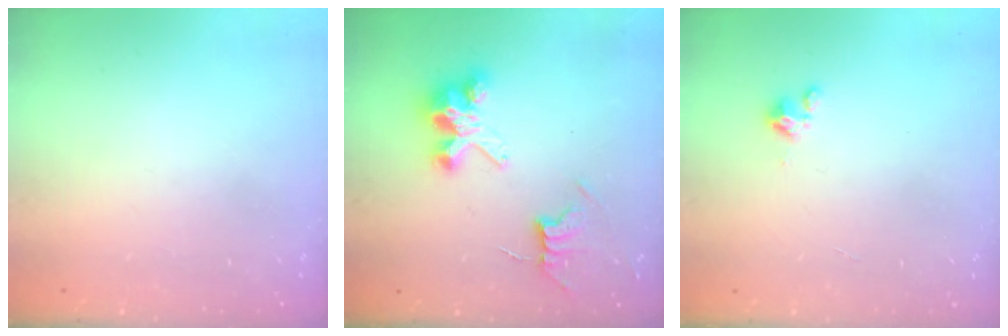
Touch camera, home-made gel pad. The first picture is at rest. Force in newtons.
{"total": 8.2, "press": 8.1, "slide": 0.8}
{"total": 2.4, "press": 2.4, "slide": 0.3}